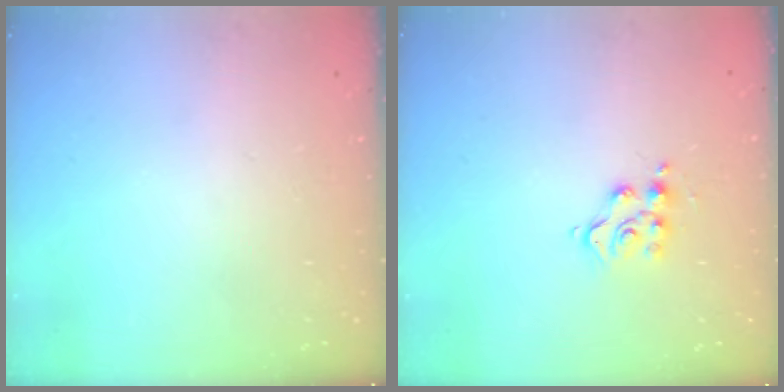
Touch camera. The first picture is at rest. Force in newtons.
{"total": 9.1, "press": 9.1, "slide": 0.5}